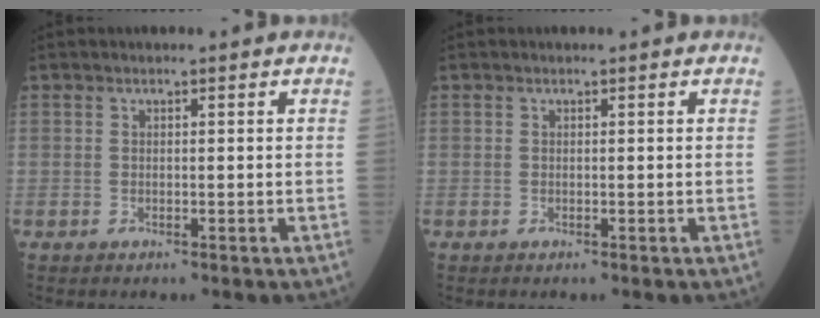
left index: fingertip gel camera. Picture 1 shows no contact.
{"total": 0.0}